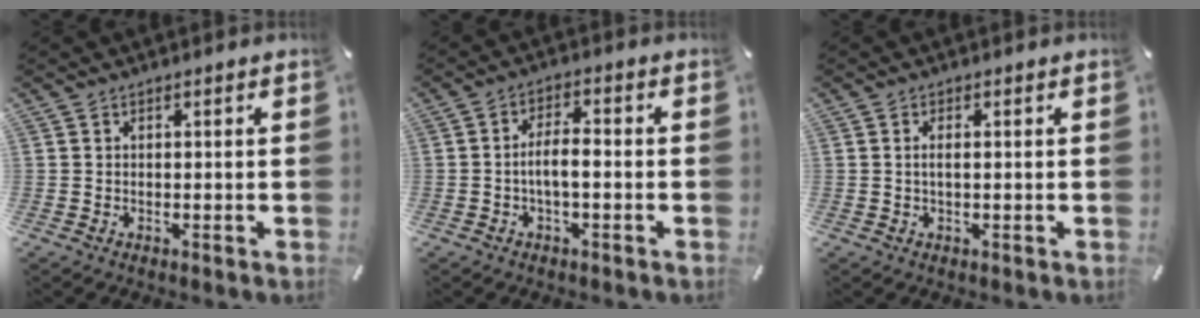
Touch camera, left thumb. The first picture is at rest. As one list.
[{"total": 5.2, "force": [-1.4, 2.0, 4.6], "torque": [-0.080, 0.014, -0.025]}, {"total": 1.6, "force": [0.1, 0.6, 1.5], "torque": [-0.030, -0.001, 0.001]}]